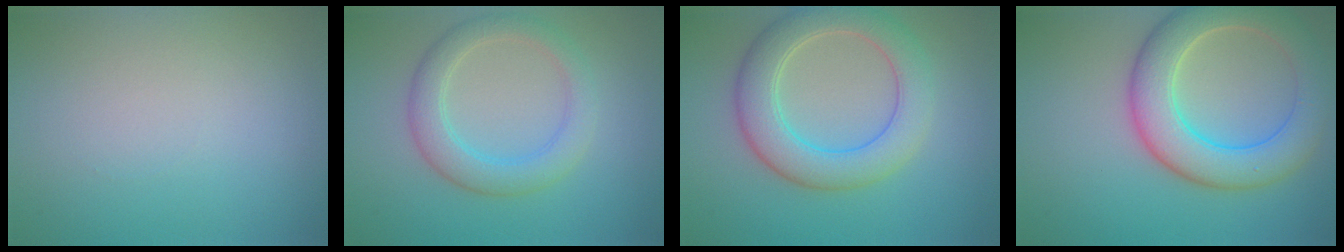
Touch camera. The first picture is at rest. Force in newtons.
{"total": 3.8, "press": 3.8, "slide": 0.1}
{"total": 6.0, "press": 6.0, "slide": 0.3}
{"total": 7.3, "press": 7.3, "slide": 0.4}